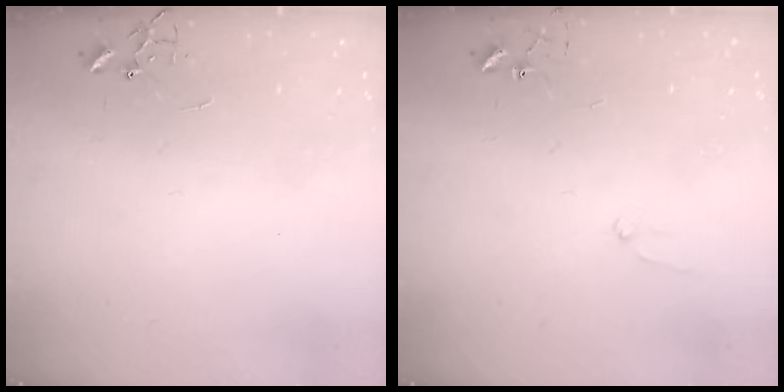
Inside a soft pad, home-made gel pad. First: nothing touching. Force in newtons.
{"total": 6.6, "press": 6.6, "slide": 0.8}